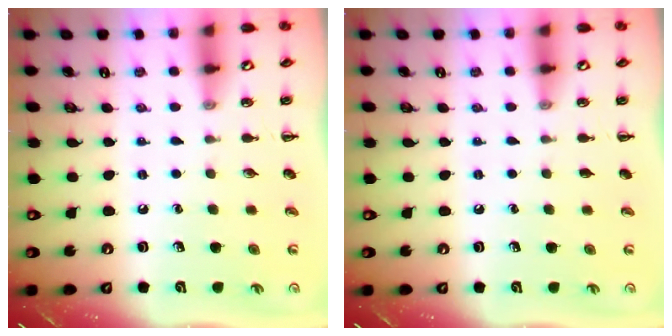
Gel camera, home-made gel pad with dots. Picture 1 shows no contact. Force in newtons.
{"total": 0.0}